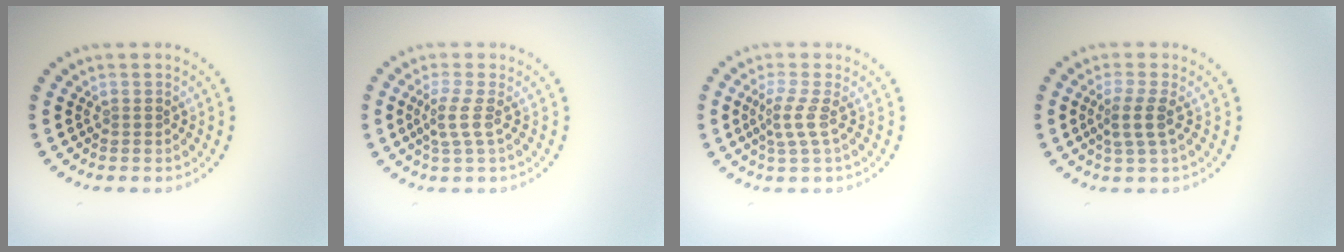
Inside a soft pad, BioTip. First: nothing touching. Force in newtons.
{"total": 2.1, "press": 1.5, "slide": 1.4}
{"total": 2.2, "press": 1.5, "slide": 1.6}
{"total": 2.3, "press": 1.8, "slide": 1.3}